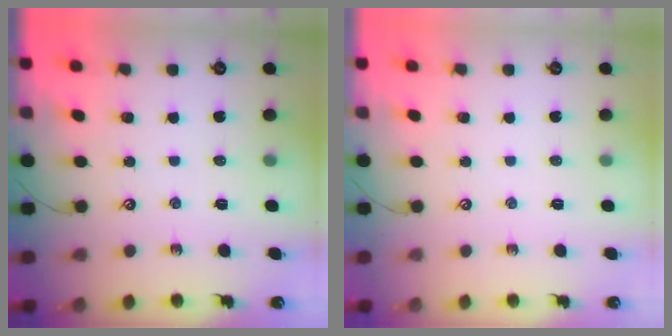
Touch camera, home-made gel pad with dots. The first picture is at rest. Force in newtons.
{"total": 0.0}